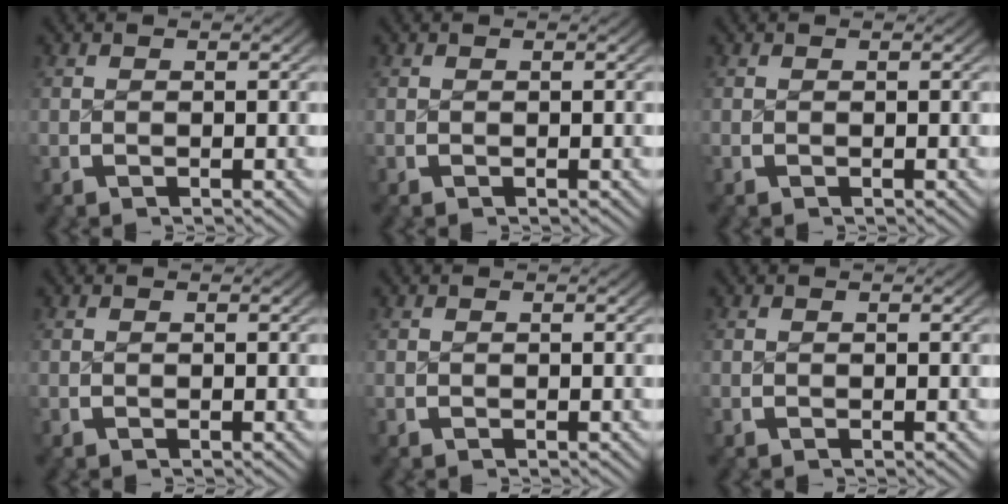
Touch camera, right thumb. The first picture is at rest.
{"total": 0.0}
{"total": 0.0}
{"total": 0.0}
{"total": 0.0}
{"total": 0.0}